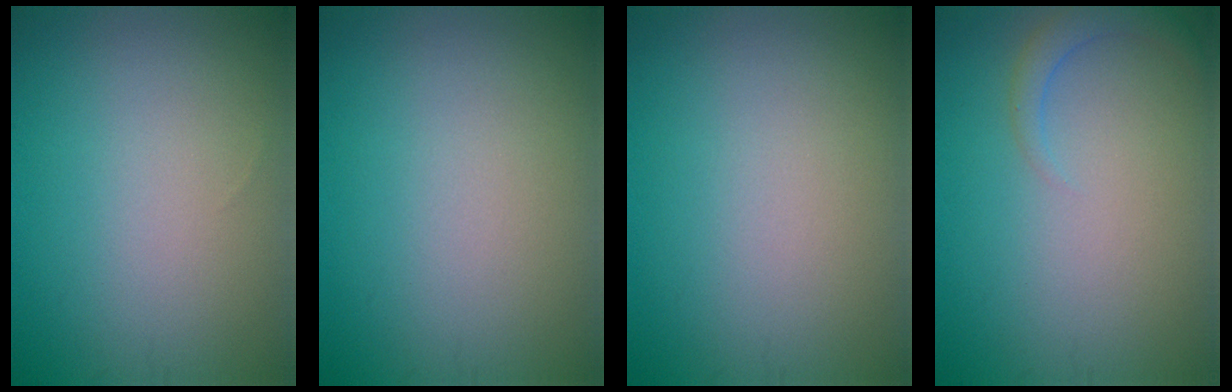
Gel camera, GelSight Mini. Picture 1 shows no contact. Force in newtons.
{"total": 0.0}
{"total": 0.0}
{"total": 1.6, "press": 1.6, "slide": 0.2}